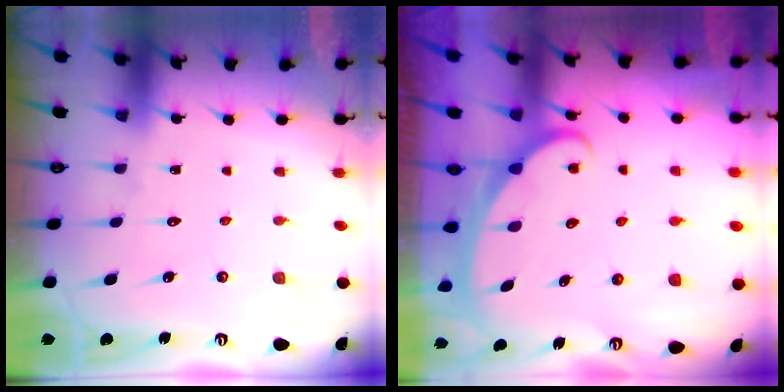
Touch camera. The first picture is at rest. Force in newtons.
{"total": 2.3, "press": 2.3, "slide": 0.3}